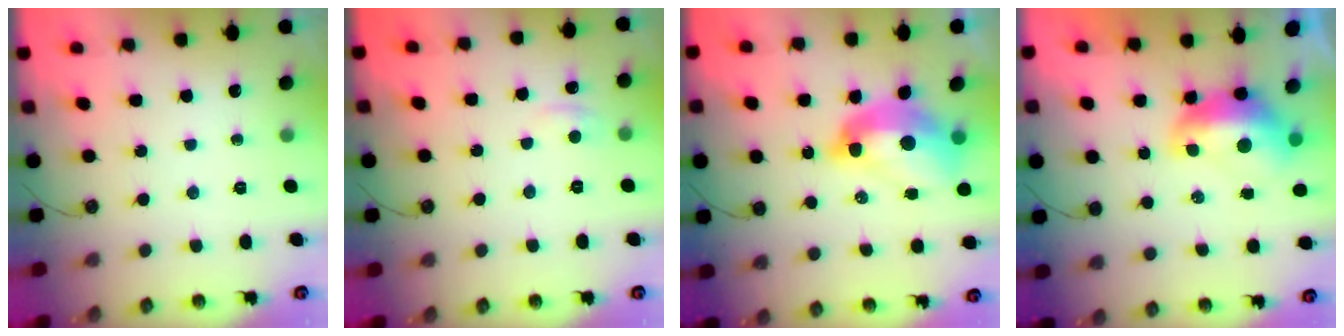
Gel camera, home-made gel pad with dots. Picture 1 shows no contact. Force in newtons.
{"total": 1.5, "press": 1.3, "slide": 0.7}
{"total": 8.6, "press": 8.6, "slide": 1.0}
{"total": 3.4, "press": 3.3, "slide": 0.8}